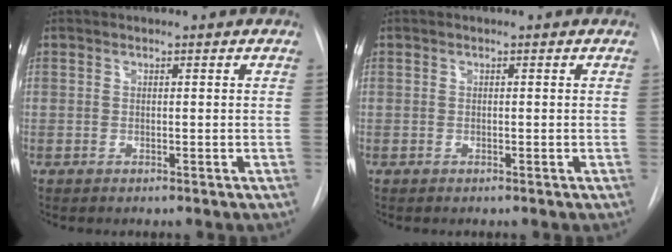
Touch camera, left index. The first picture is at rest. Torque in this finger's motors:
{"motor_torque": [-0.05, 0.05, 0.00, 0.00]}